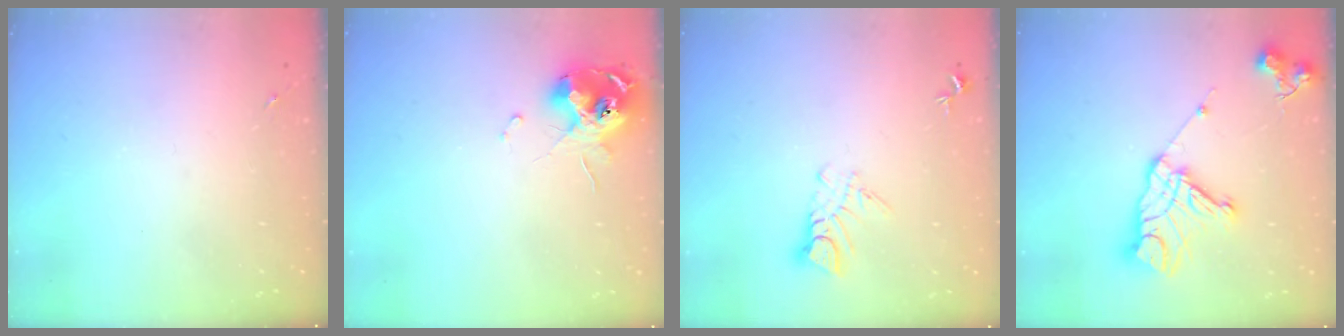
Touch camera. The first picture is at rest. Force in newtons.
{"total": 12.0, "press": 11.9, "slide": 1.4}
{"total": 5.9, "press": 5.9, "slide": 0.5}
{"total": 15.6, "press": 15.6, "slide": 1.2}